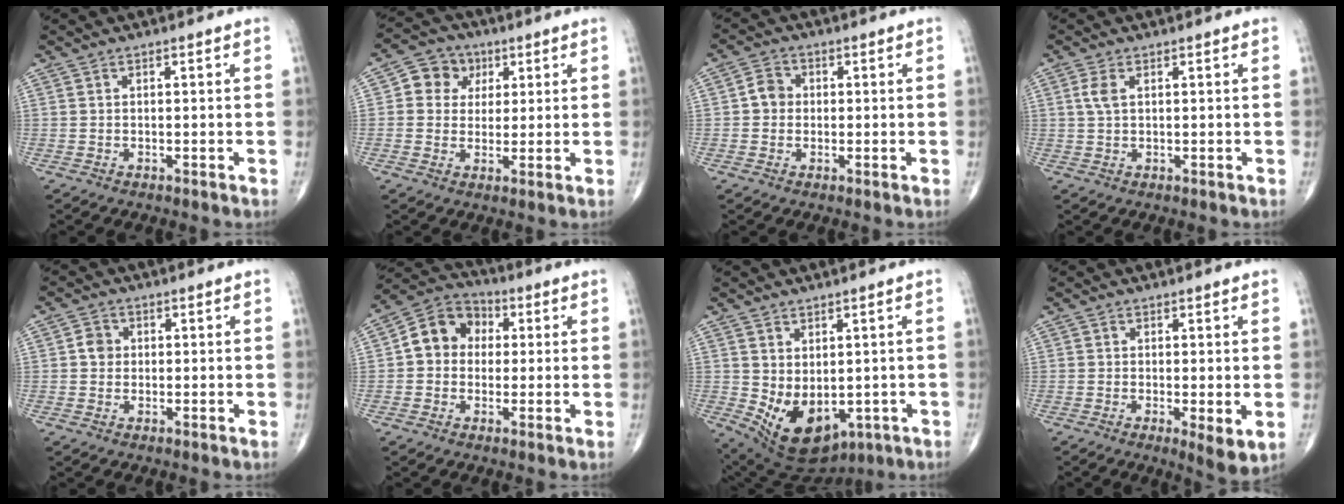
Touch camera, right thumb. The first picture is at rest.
{"total": 7.3, "force": [2.1, 6.5, 2.7], "torque": [-0.006, 0.001, 0.027]}
{"total": 3.6, "force": [0.0, 3.2, 1.6], "torque": [-0.013, 0.008, -0.008]}
{"total": 2.5, "force": [0.8, 1.2, 2.1], "torque": [-0.054, 0.009, 0.018]}
{"total": 2.7, "force": [0.2, 2.5, 1.1], "torque": [-0.005, 0.004, -0.001]}
{"total": 9.3, "force": [0.9, 8.0, 4.8], "torque": [-0.053, 0.025, -0.002]}
{"total": 11.9, "force": [-2.0, 7.8, 8.8], "torque": [-0.125, -0.007, 0.001]}
{"total": 4.4, "force": [-0.8, 1.2, 4.2], "torque": [-0.066, -0.015, -0.014]}